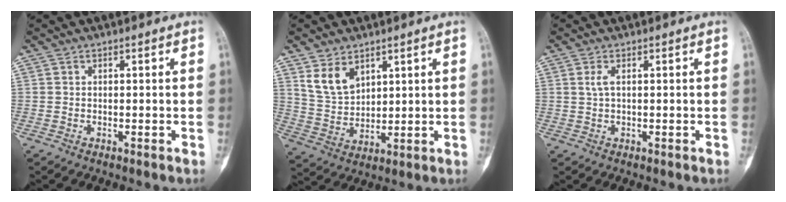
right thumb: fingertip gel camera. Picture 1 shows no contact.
{"total": 7.4, "force": [4.2, 4.6, 3.9], "torque": [-0.059, -0.024, 0.096]}
{"total": 1.6, "force": [0.4, 0.5, 1.4], "torque": [-0.042, 0.007, 0.012]}